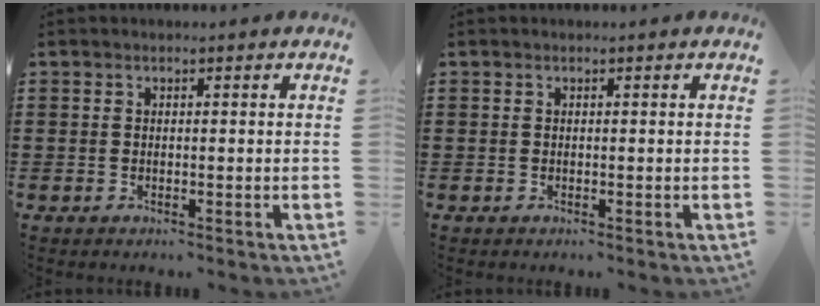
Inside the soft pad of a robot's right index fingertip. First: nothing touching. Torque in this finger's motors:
{"motor_torque": [-0.26, 0.18, 0.00, -0.01]}